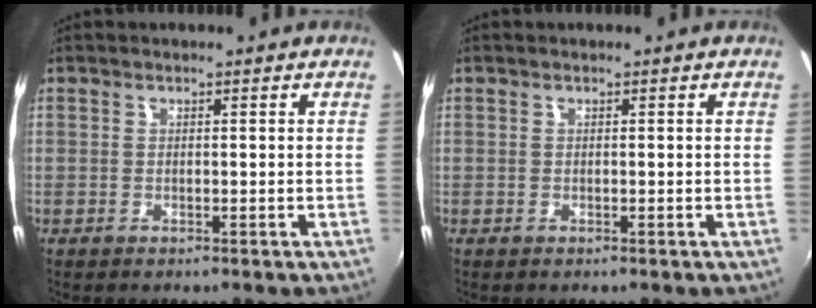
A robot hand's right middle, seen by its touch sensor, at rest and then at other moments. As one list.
[{"total": 0.0}]